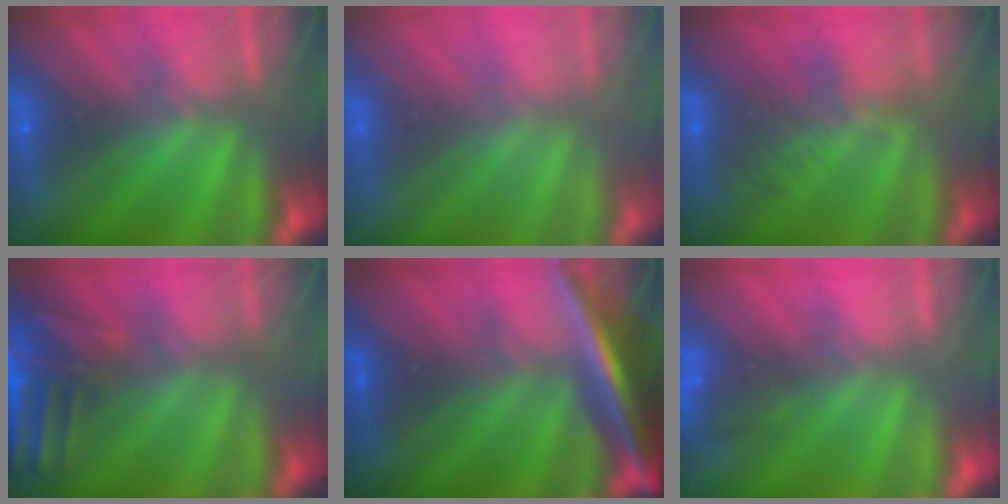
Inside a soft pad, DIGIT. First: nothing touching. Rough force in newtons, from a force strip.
{"total": 2.9}
{"total": 2.4}
{"total": 8.4}
{"total": 7.0}
{"total": 4.5}